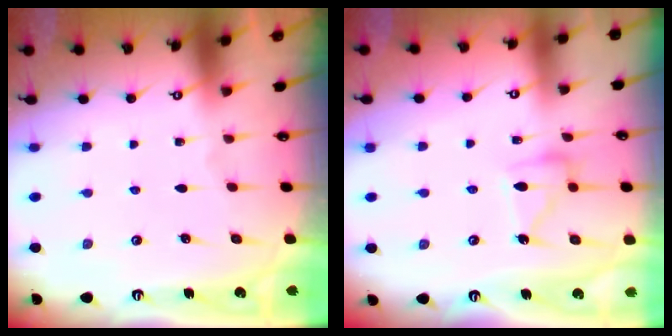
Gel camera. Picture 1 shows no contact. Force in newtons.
{"total": 10.7, "press": 10.7, "slide": 0.8}